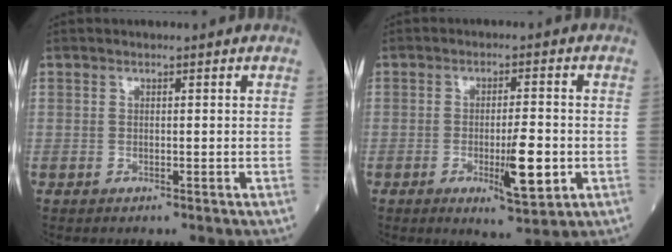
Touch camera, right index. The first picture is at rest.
{"total": 7.1, "force": [-1.8, 1.0, 6.7], "torque": [-0.103, -0.011, -0.025]}